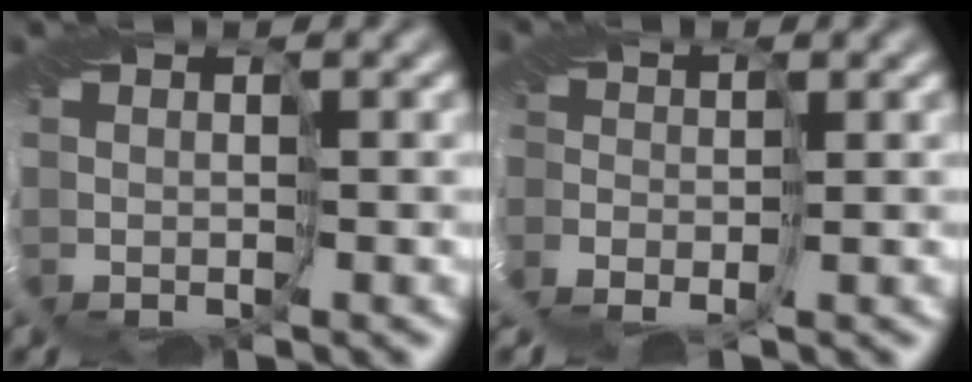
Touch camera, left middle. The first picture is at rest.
{"total": 2.7, "force": [-2.2, 1.4, 0.8], "torque": [-0.007, -0.005, -0.037]}